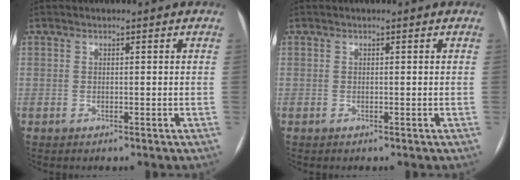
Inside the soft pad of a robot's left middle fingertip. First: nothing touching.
{"total": 0.0}